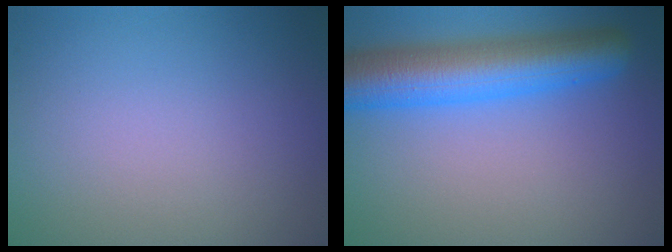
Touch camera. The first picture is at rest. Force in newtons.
{"total": 7.8, "press": 7.8, "slide": 0.2}